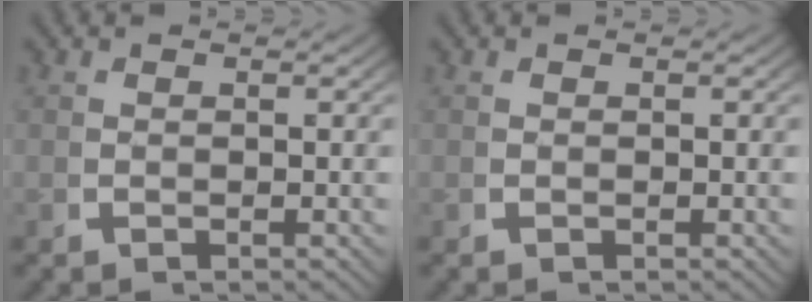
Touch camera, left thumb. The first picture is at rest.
{"total": 0.0}